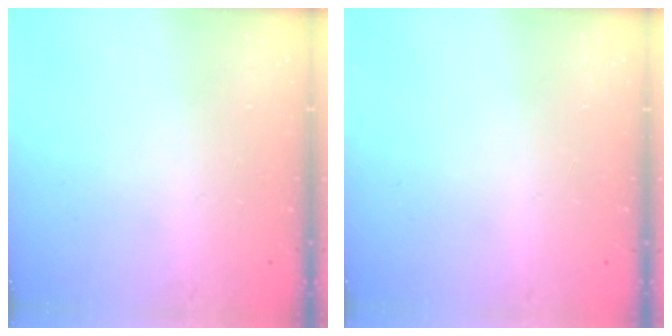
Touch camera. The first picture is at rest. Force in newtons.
{"total": 0.0}